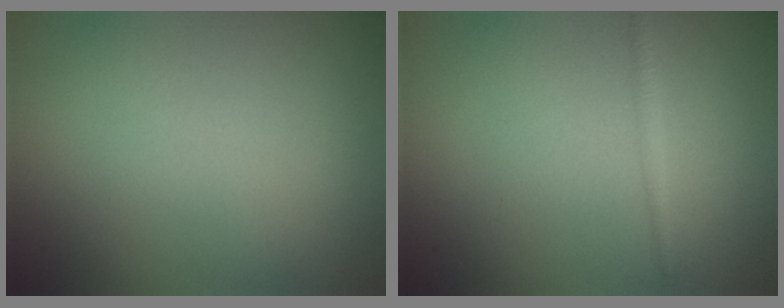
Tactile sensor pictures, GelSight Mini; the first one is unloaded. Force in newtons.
{"total": 0.8, "press": 0.8, "slide": 0.1}